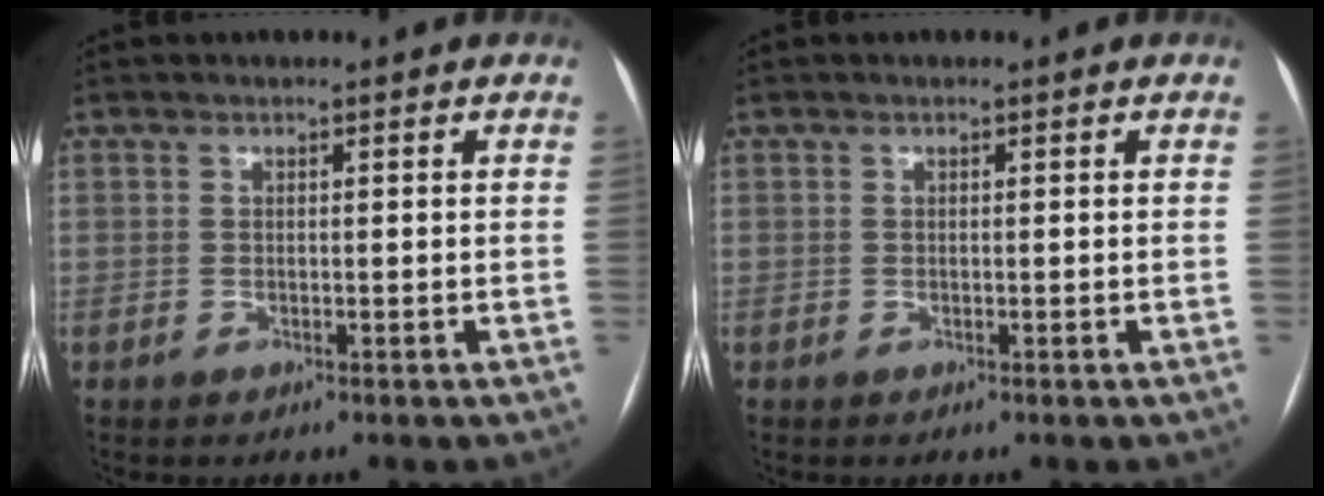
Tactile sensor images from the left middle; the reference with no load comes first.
{"total": 0.0}